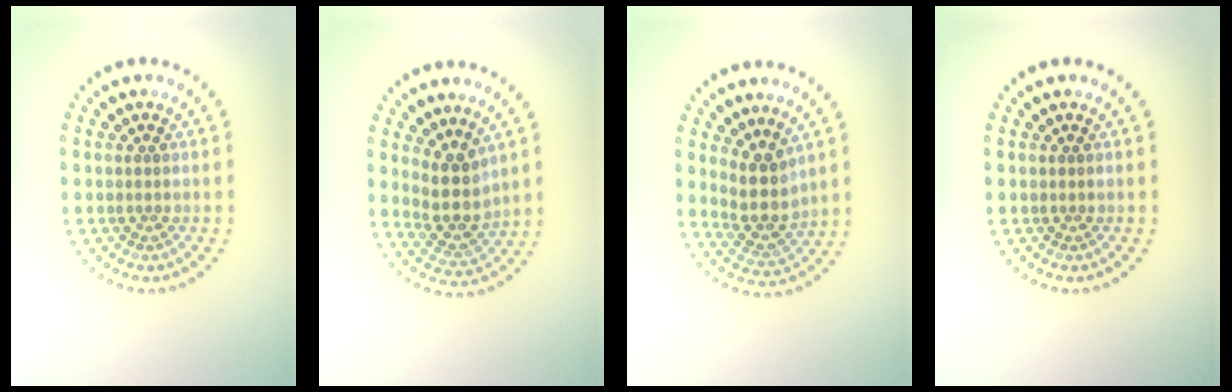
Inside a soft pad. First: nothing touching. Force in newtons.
{"total": 3.6, "press": 2.9, "slide": 2.1}
{"total": 3.6, "press": 2.9, "slide": 2.1}
{"total": 0.0}